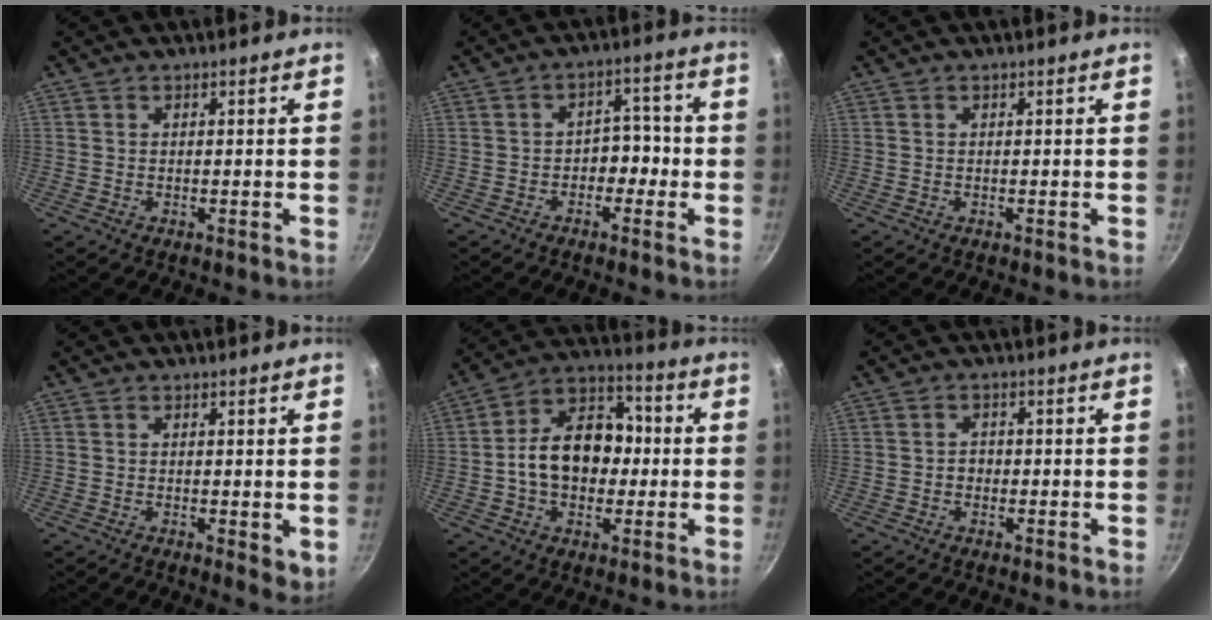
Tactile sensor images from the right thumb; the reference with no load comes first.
{"total": 5.6, "force": [-1.6, 4.0, 3.6], "torque": [-0.018, 0.030, -0.036]}
{"total": 0.0}
{"total": 2.8, "force": [-0.1, 0.8, 2.7], "torque": [-0.038, -0.012, -0.001]}
{"total": 15.8, "force": [-0.6, 11.0, 11.2], "torque": [-0.150, 0.037, -0.017]}
{"total": 1.7, "force": [-0.4, 1.5, 0.8], "torque": [-0.001, 0.007, -0.011]}